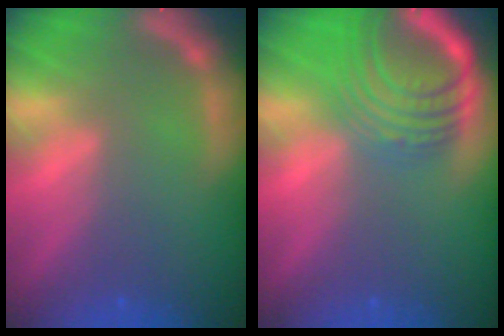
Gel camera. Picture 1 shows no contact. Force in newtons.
{"total": 9.1}